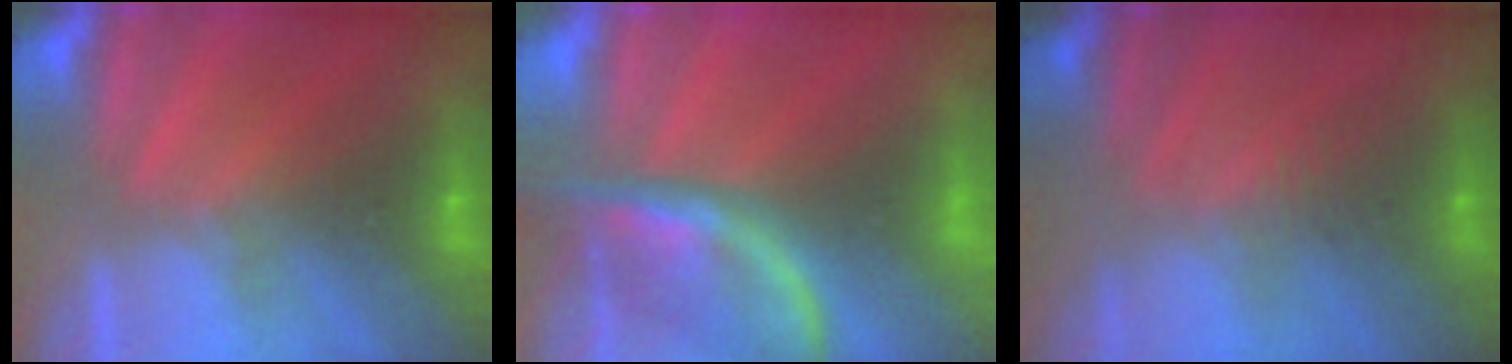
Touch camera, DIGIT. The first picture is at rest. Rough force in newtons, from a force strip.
{"total": 2.3}
{"total": 2.8}